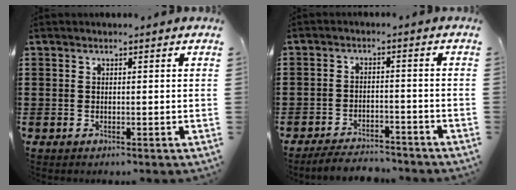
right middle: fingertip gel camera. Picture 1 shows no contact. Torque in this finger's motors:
{"motor_torque": [0.86, -0.26, -0.03, 0.01]}